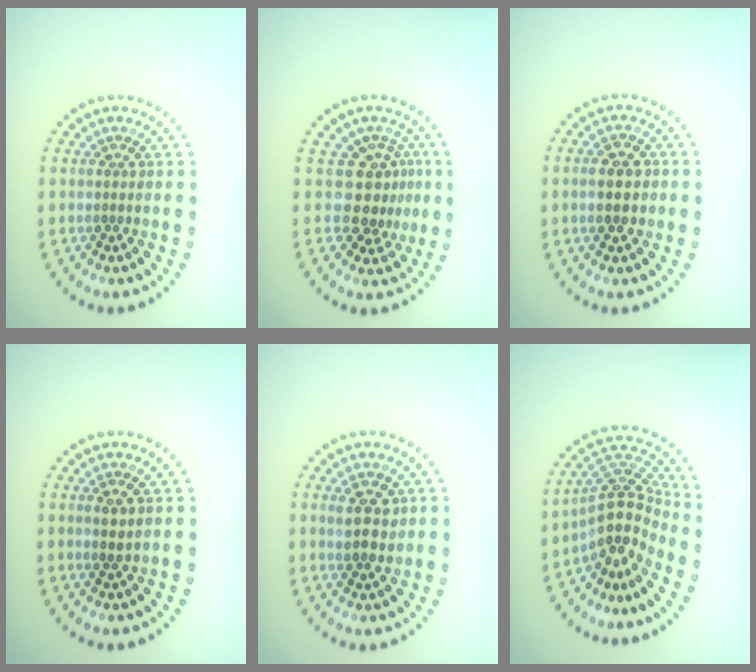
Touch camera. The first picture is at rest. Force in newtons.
{"total": 3.4, "press": 2.6, "slide": 2.3}
{"total": 2.9, "press": 2.9, "slide": 0.1}
{"total": 0.8, "press": 0.8, "slide": 0.3}
{"total": 2.8, "press": 2.7, "slide": 0.6}
{"total": 4.6, "press": 3.4, "slide": 3.1}